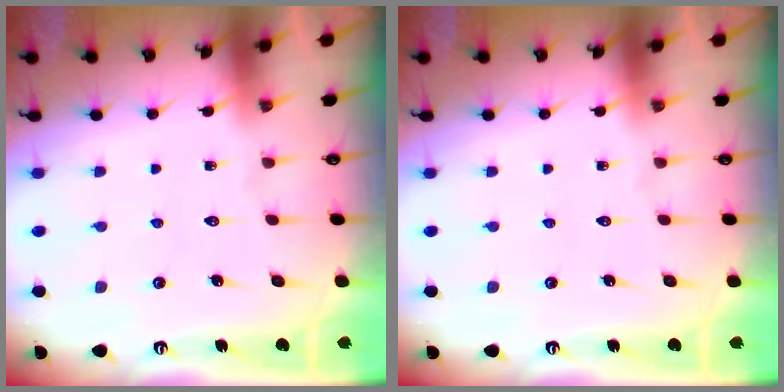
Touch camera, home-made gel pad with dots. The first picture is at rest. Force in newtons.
{"total": 0.0}